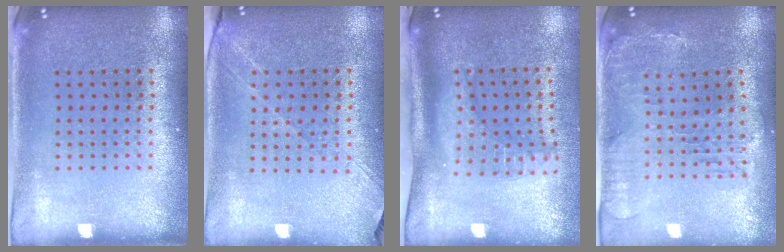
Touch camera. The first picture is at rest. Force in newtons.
{"total": 1.3, "press": 1.2, "slide": 0.5}
{"total": 2.2, "press": 1.7, "slide": 1.5}
{"total": 0.6, "press": 0.5, "slide": 0.3}